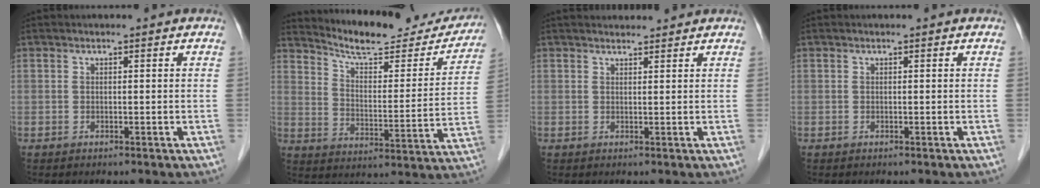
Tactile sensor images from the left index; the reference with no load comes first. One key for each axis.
{"total": 18.6, "fx": 17.5, "fy": 3.7, "fz": 5.2, "tx": -0.069, "ty": -0.030, "tz": 0.238}
{"total": 4.6, "fx": 4.4, "fy": 0.7, "fz": 1.2, "tx": -0.014, "ty": 0.027, "tz": 0.059}
{"total": 0.0}